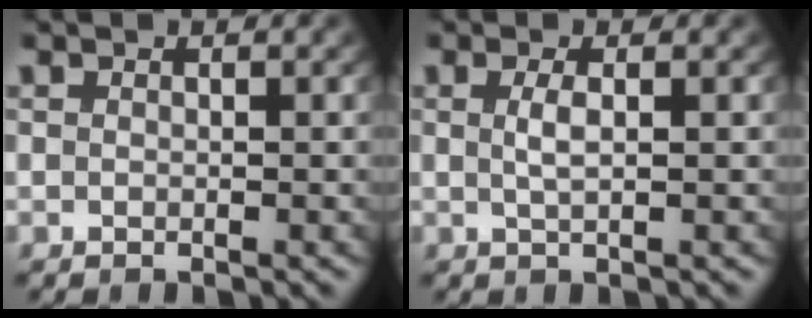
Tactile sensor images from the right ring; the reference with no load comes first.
{"total": 1.5, "force": [0.1, 0.1, 1.4], "torque": [-0.033, -0.009, 0.009]}